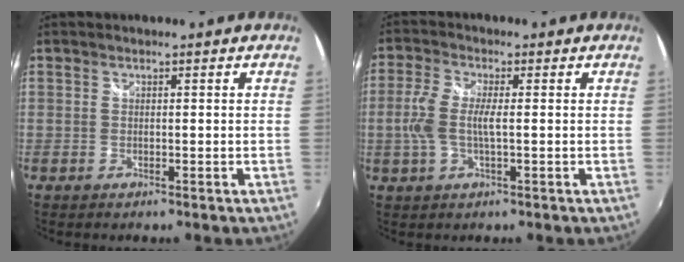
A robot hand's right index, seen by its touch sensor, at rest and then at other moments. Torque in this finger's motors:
{"motor_torque": [1.19, -0.15, 0.67, 0.15]}